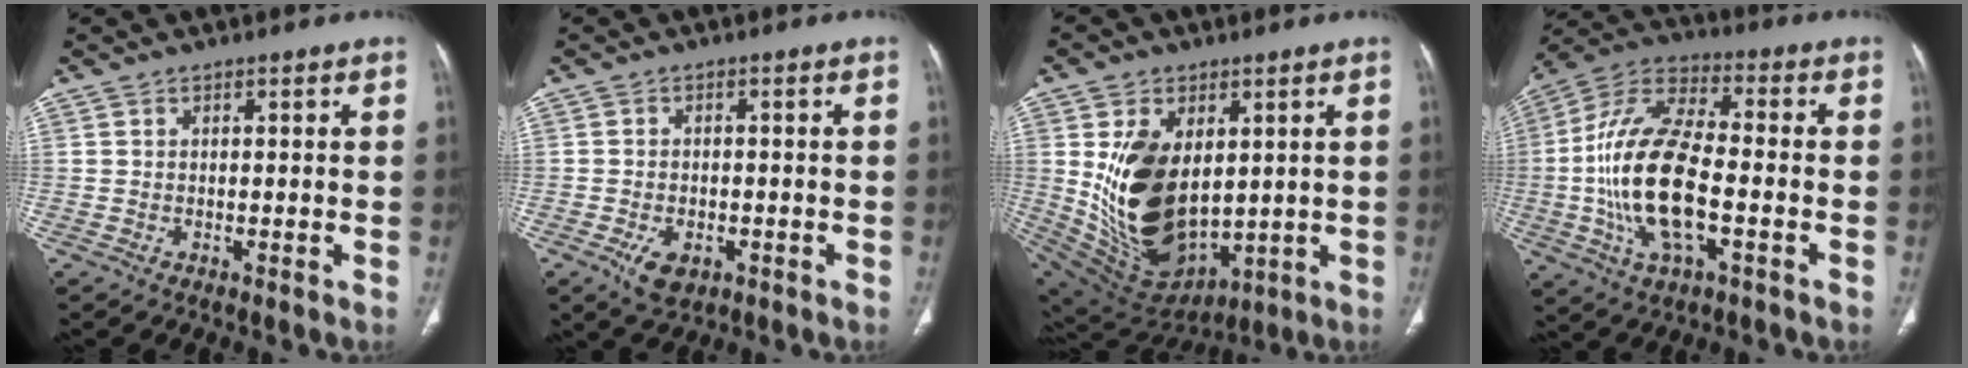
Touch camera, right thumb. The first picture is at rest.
{"total": 5.1, "force": [-2.2, 3.2, 3.3], "torque": [-0.055, 0.005, -0.029]}
{"total": 20.8, "force": [2.0, 13.2, 15.9], "torque": [-0.271, -0.028, 0.075]}
{"total": 19.6, "force": [-3.2, 8.7, 17.3], "torque": [-0.349, 0.024, -0.059]}